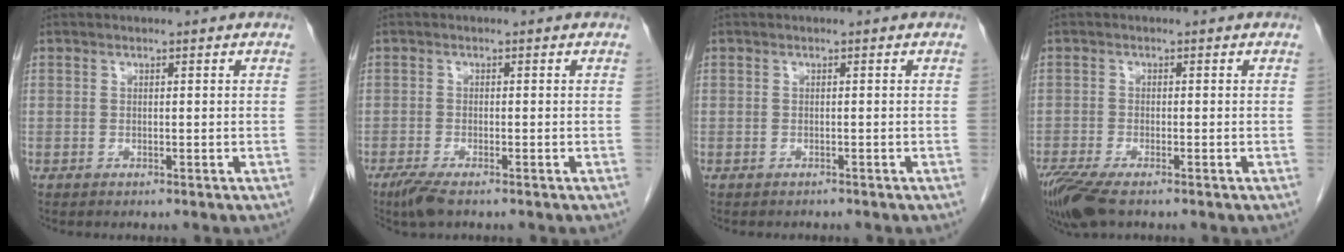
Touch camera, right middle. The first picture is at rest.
{"total": 3.3, "force": [-2.4, 0.6, 2.2], "torque": [-0.047, -0.009, -0.046]}
{"total": 0.7, "force": [-0.7, 0.2, 0.0], "torque": [-0.012, -0.003, -0.011]}
{"total": 6.1, "force": [-4.4, 1.3, 4.1], "torque": [-0.079, -0.016, -0.081]}